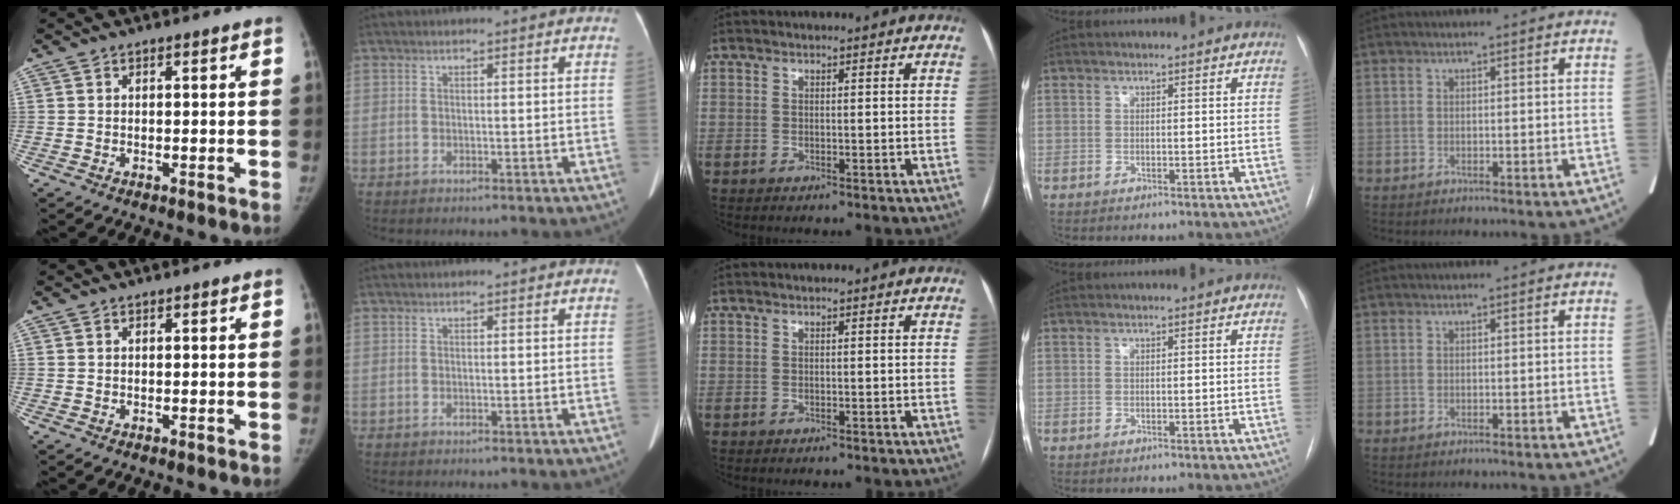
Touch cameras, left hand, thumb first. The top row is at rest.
{}